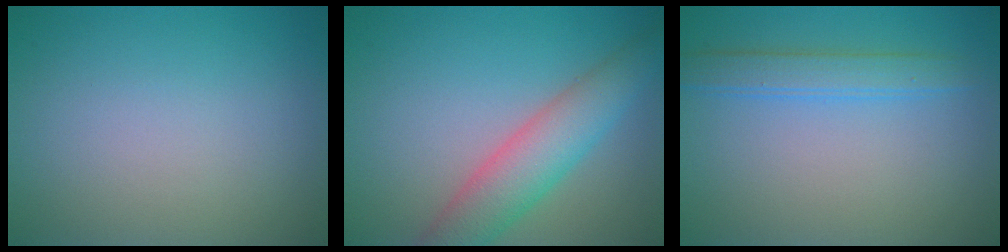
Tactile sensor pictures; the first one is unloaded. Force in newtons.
{"total": 5.3, "press": 5.3, "slide": 0.0}
{"total": 2.0, "press": 2.0, "slide": 0.1}